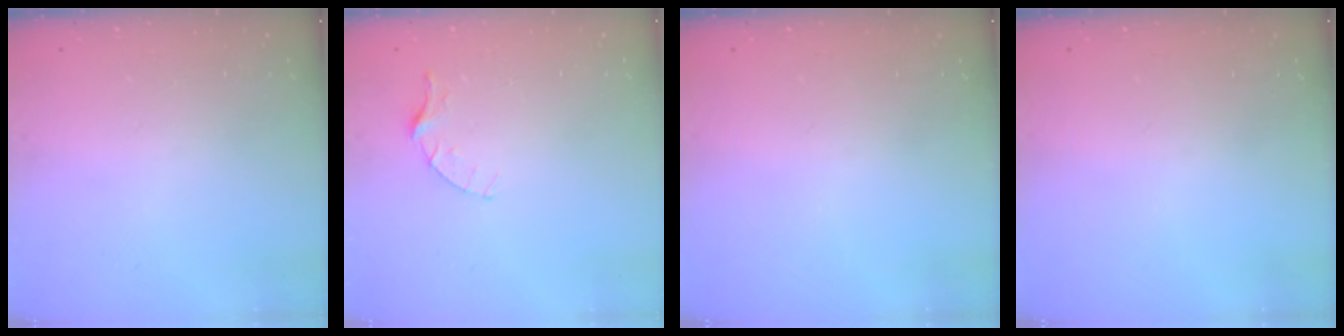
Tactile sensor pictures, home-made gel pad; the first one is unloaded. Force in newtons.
{"total": 3.6, "press": 3.6, "slide": 0.4}
{"total": 0.0}
{"total": 0.0}